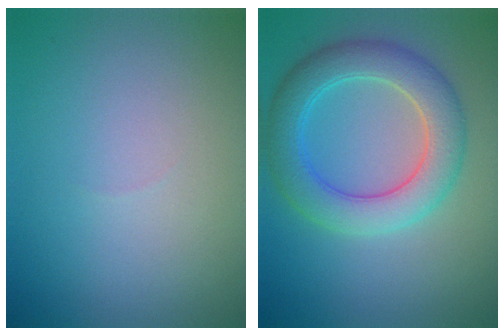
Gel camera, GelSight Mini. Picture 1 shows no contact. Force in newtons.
{"total": 5.6, "press": 5.5, "slide": 0.6}